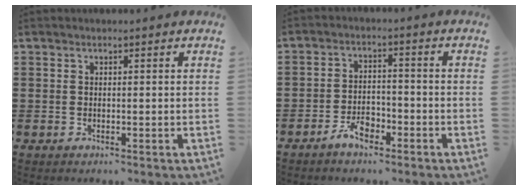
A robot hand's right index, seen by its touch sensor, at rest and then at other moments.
{"total": 3.9, "force": [-3.0, 1.7, 1.9], "torque": [-0.038, 0.010, -0.059]}